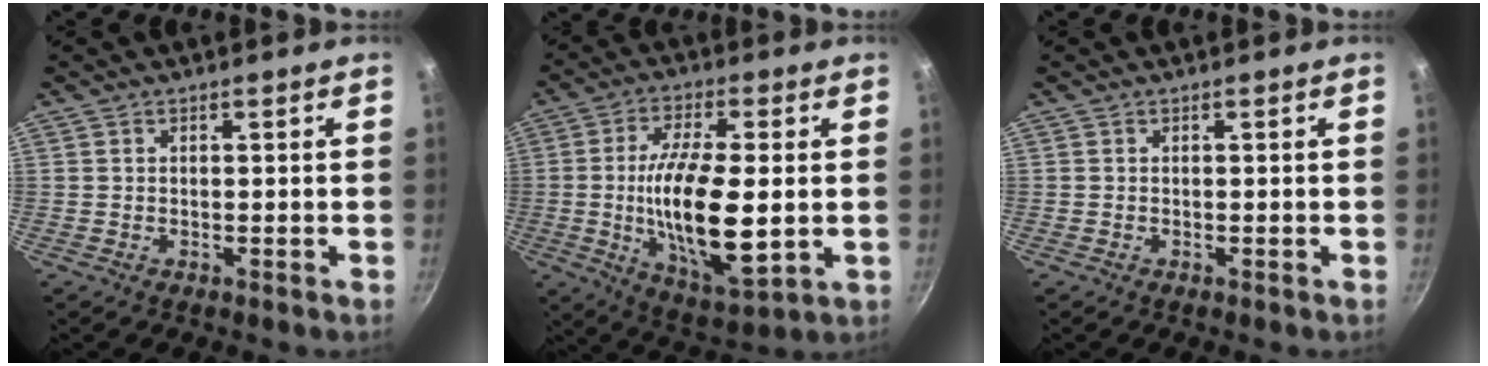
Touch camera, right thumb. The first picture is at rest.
{"total": 18.1, "force": [-1.0, 6.4, 16.9], "torque": [-0.305, -0.005, -0.013]}
{"total": 0.0}